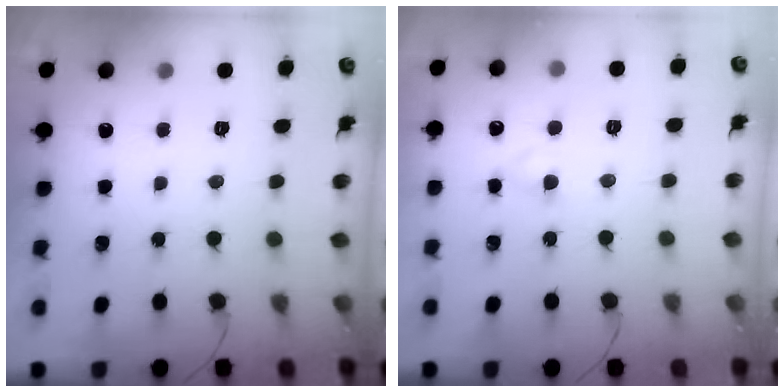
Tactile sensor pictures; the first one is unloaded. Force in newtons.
{"total": 1.6, "press": 1.4, "slide": 0.8}